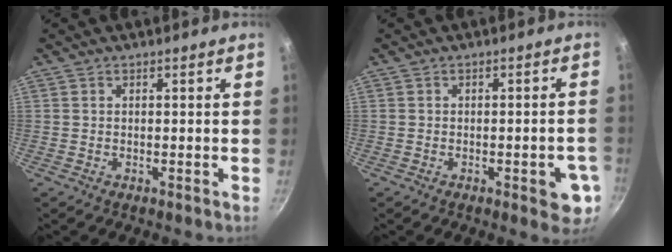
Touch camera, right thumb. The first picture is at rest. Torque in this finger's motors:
{"motor_torque": [0.70, 0.64, -0.12, 0.06, 0.16]}